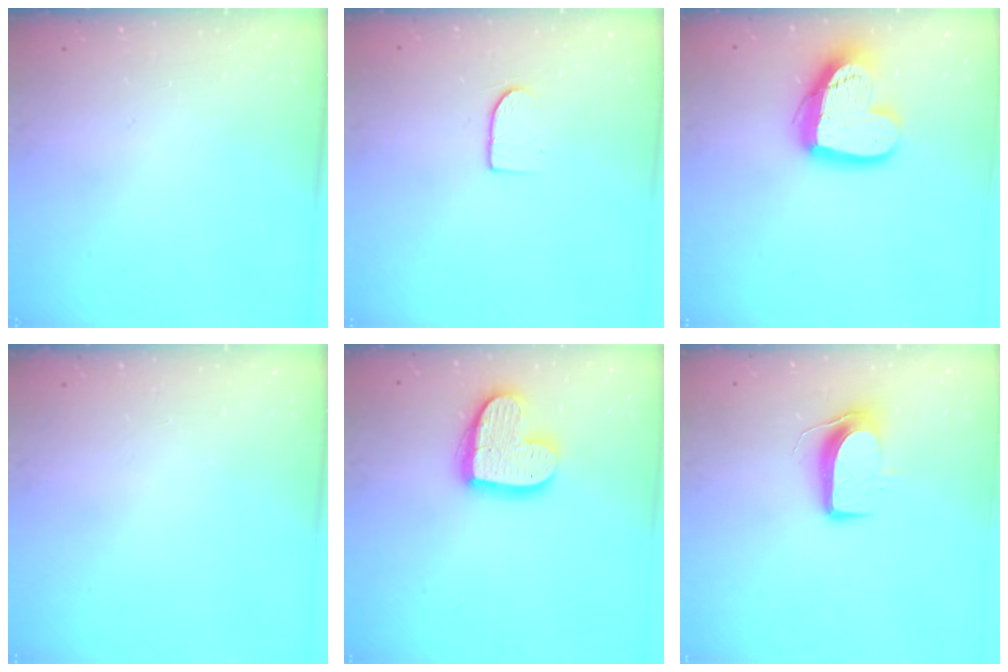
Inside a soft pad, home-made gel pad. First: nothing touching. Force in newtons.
{"total": 6.0, "press": 5.9, "slide": 0.6}
{"total": 16.7, "press": 16.6, "slide": 1.4}
{"total": 0.0}
{"total": 16.2, "press": 16.1, "slide": 1.5}
{"total": 8.8, "press": 8.8, "slide": 0.8}